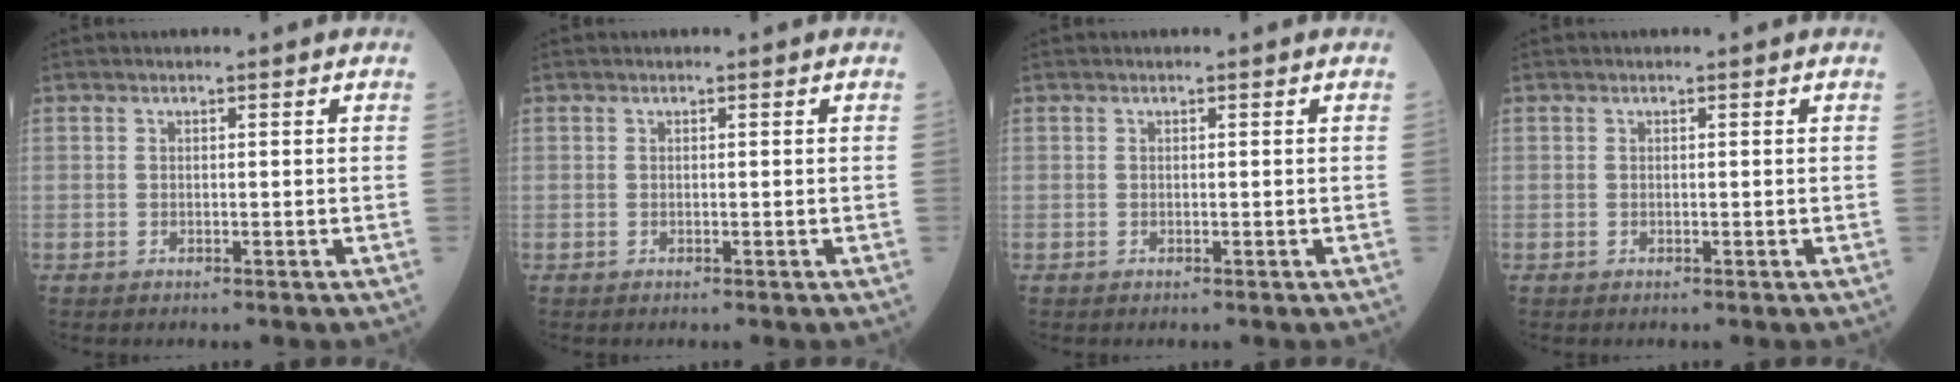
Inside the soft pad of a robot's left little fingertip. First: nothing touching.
{"total": 0.0}
{"total": 0.0}
{"total": 0.0}